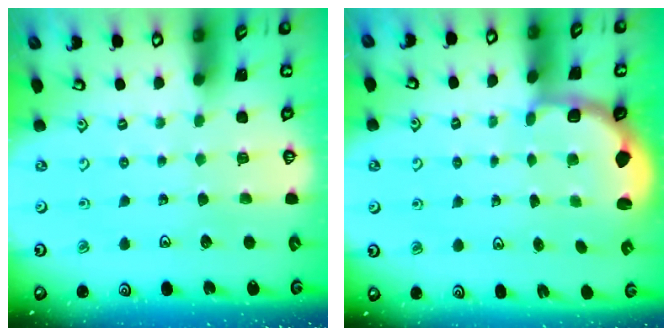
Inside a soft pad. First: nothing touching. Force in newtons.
{"total": 2.8, "press": 2.2, "slide": 1.7}